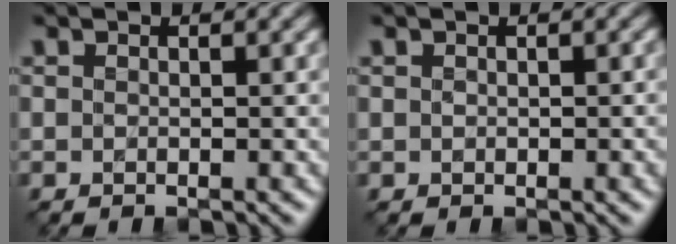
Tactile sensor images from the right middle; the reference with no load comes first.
{"total": 1.3, "force": [0.0, 0.8, 1.0], "torque": [-0.015, 0.000, 0.003]}